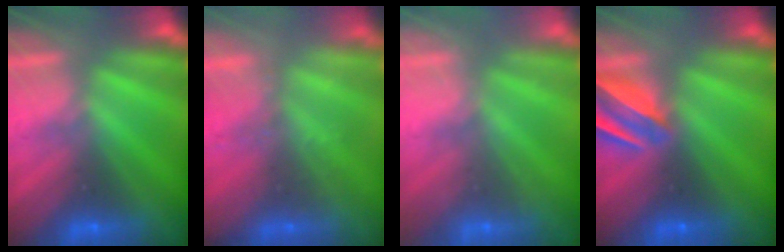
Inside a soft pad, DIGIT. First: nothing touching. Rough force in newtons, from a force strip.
{"total": 2.3}
{"total": 2.4}
{"total": 8.5}